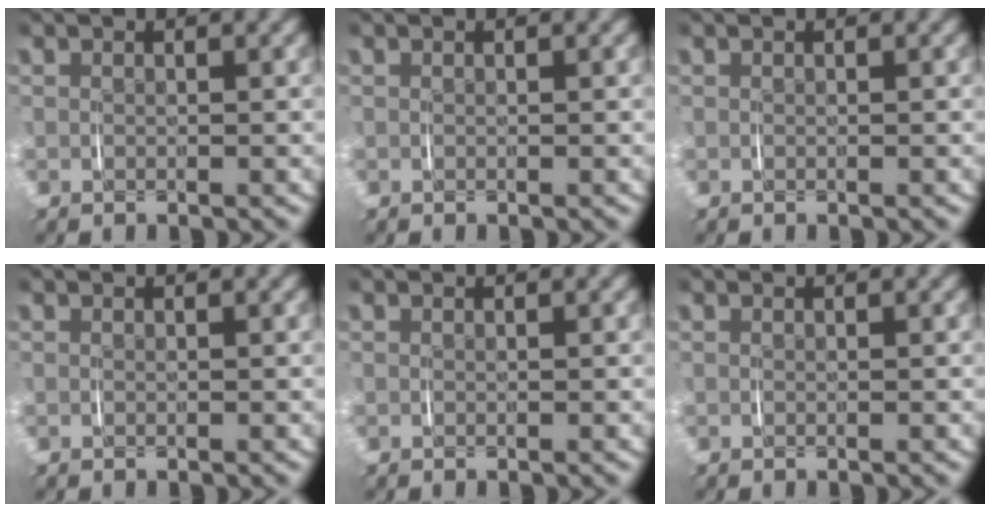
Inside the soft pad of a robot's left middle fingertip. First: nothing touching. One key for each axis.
{"total": 0.0}
{"total": 0.0}
{"total": 0.0}
{"total": 0.0}
{"total": 0.0}